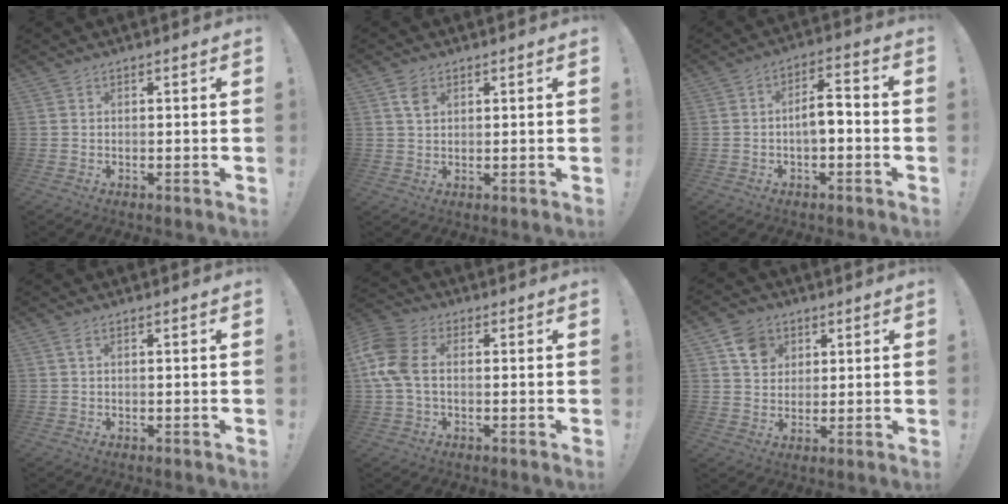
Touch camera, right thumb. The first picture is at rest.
{"total": 3.3, "force": [1.7, 2.0, 2.0], "torque": [-0.027, -0.005, 0.030]}
{"total": 6.8, "force": [-1.2, 2.6, 6.1], "torque": [-0.096, 0.010, -0.022]}
{"total": 1.4, "force": [0.5, 0.3, 1.3], "torque": [-0.022, 0.001, 0.006]}
{"total": 11.0, "force": [0.7, 7.1, 8.4], "torque": [-0.185, 0.004, 0.016]}
{"total": 8.3, "force": [3.9, 6.9, 2.3], "torque": [-0.022, -0.019, 0.076]}